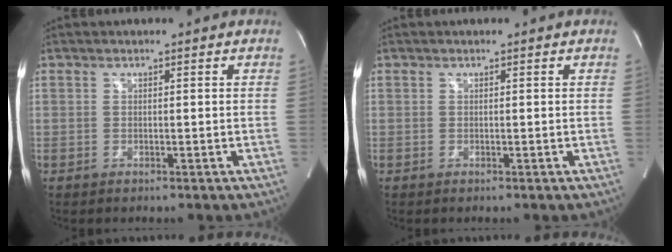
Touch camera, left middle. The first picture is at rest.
{"total": 0.0}